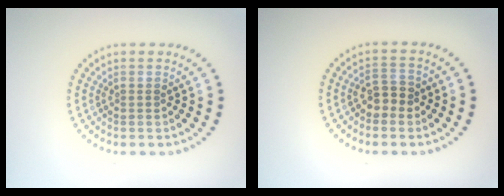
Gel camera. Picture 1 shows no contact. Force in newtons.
{"total": 2.1, "press": 2.0, "slide": 0.5}